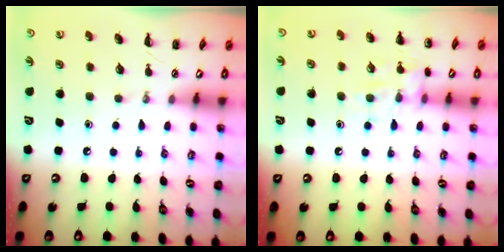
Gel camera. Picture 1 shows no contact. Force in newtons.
{"total": 11.3, "press": 11.2, "slide": 1.6}